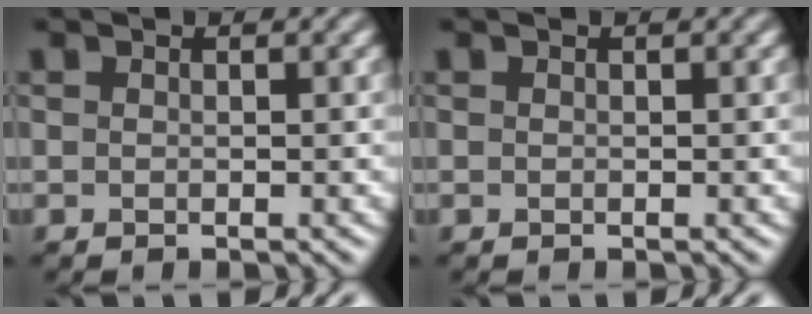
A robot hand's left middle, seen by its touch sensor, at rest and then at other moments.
{"total": 0.0}